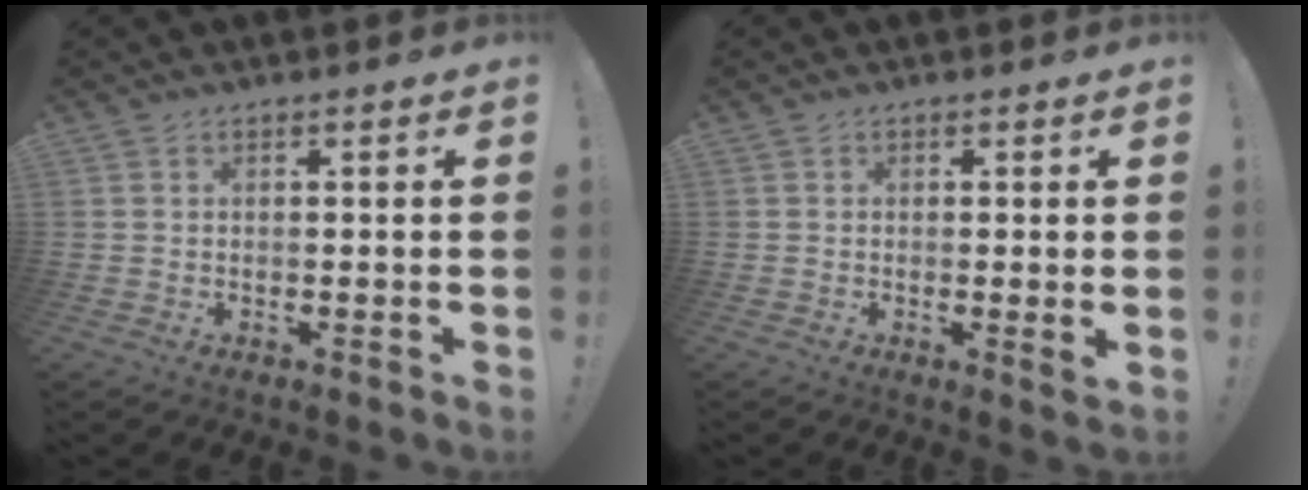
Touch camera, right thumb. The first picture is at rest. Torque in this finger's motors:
{"motor_torque": [0.11, -0.18, 0.14, 0.17, 0.00]}